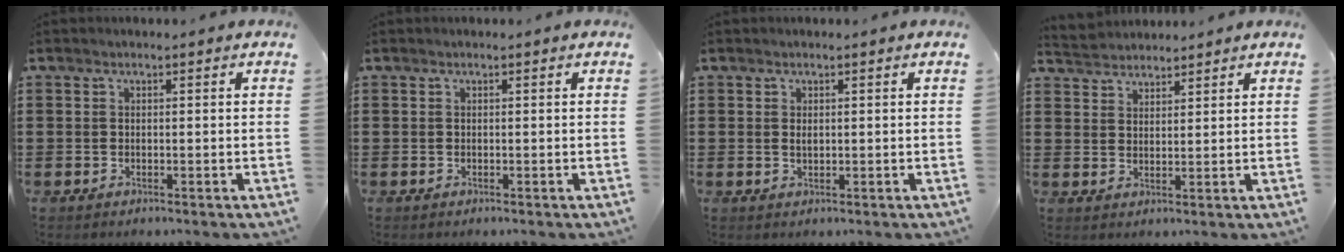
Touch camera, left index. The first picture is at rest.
{"total": 0.0}
{"total": 0.9, "force": [0.2, 0.5, 0.8], "torque": [-0.018, 0.003, 0.003]}
{"total": 3.0, "force": [2.9, 0.7, -0.4], "torque": [-0.005, -0.004, 0.055]}